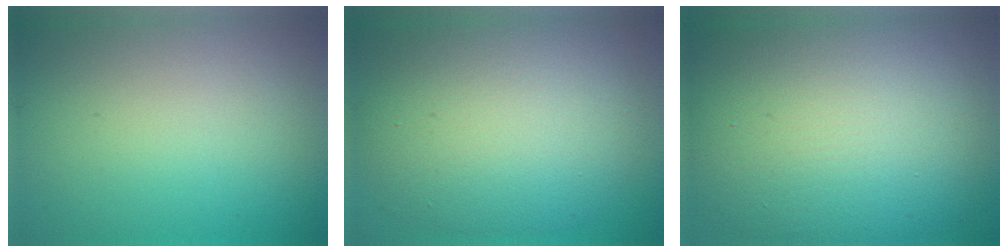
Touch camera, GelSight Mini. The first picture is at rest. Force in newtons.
{"total": 9.8, "press": 9.8, "slide": 0.9}
{"total": 15.2, "press": 15.2, "slide": 1.1}